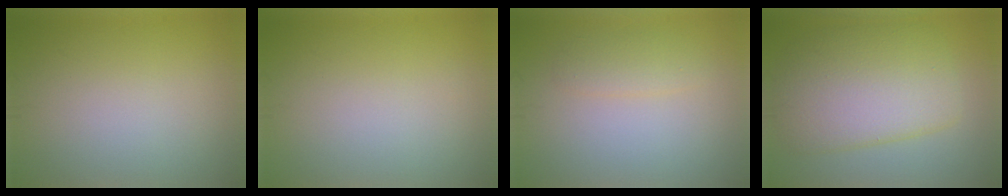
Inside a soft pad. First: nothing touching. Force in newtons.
{"total": 0.0}
{"total": 1.6, "press": 1.6, "slide": 0.0}
{"total": 7.7, "press": 7.7, "slide": 0.3}